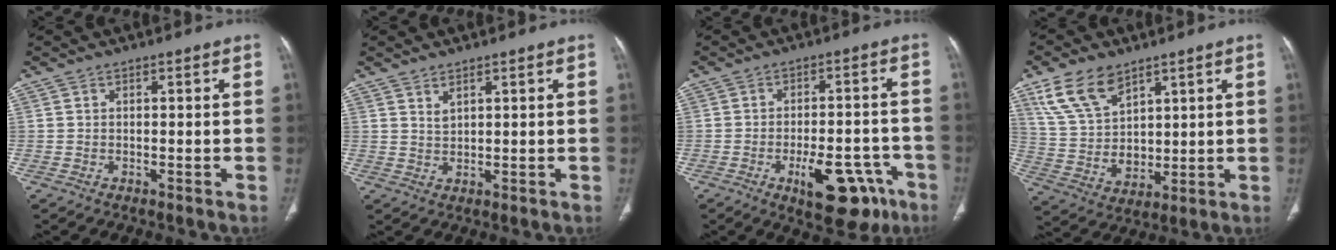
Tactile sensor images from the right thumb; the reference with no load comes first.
{"total": 1.9, "force": [1.4, 0.8, 1.1], "torque": [-0.018, -0.012, 0.032]}
{"total": 13.4, "force": [-6.8, 6.1, 9.8], "torque": [-0.107, 0.034, -0.085]}
{"total": 12.5, "force": [7.4, 7.6, 6.6], "torque": [-0.106, -0.031, 0.158]}